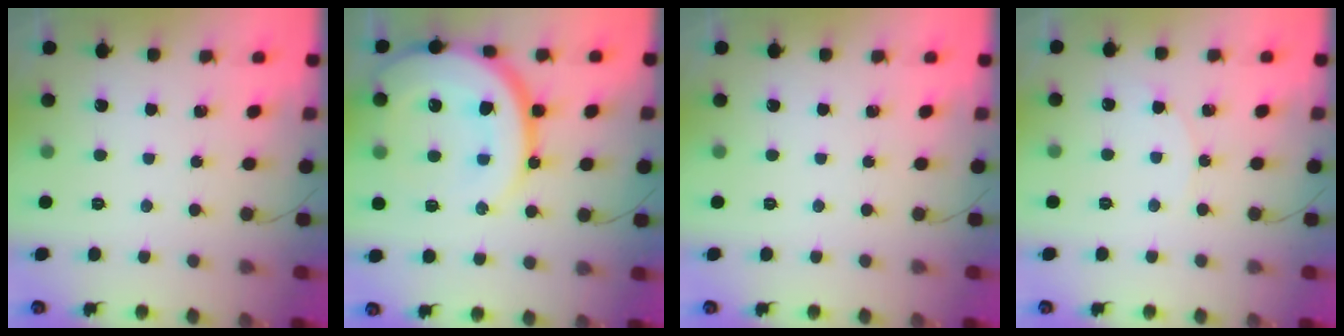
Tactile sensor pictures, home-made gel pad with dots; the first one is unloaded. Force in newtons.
{"total": 24.4, "press": 24.3, "slide": 2.5}
{"total": 0.0}
{"total": 3.8, "press": 3.8, "slide": 0.5}